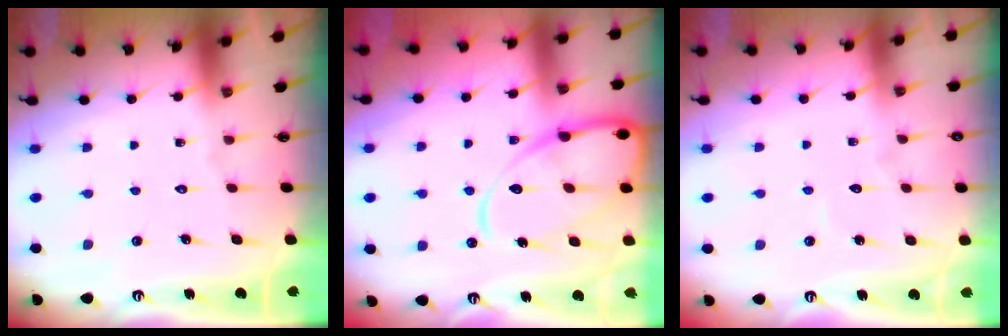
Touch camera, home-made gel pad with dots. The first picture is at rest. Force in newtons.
{"total": 15.2, "press": 15.1, "slide": 1.5}
{"total": 2.9, "press": 2.9, "slide": 0.3}